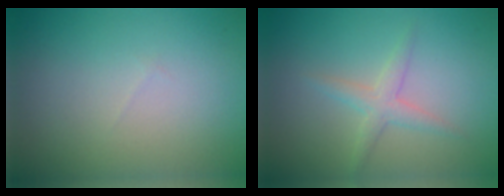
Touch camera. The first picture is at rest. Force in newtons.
{"total": 2.0, "press": 2.0, "slide": 0.1}